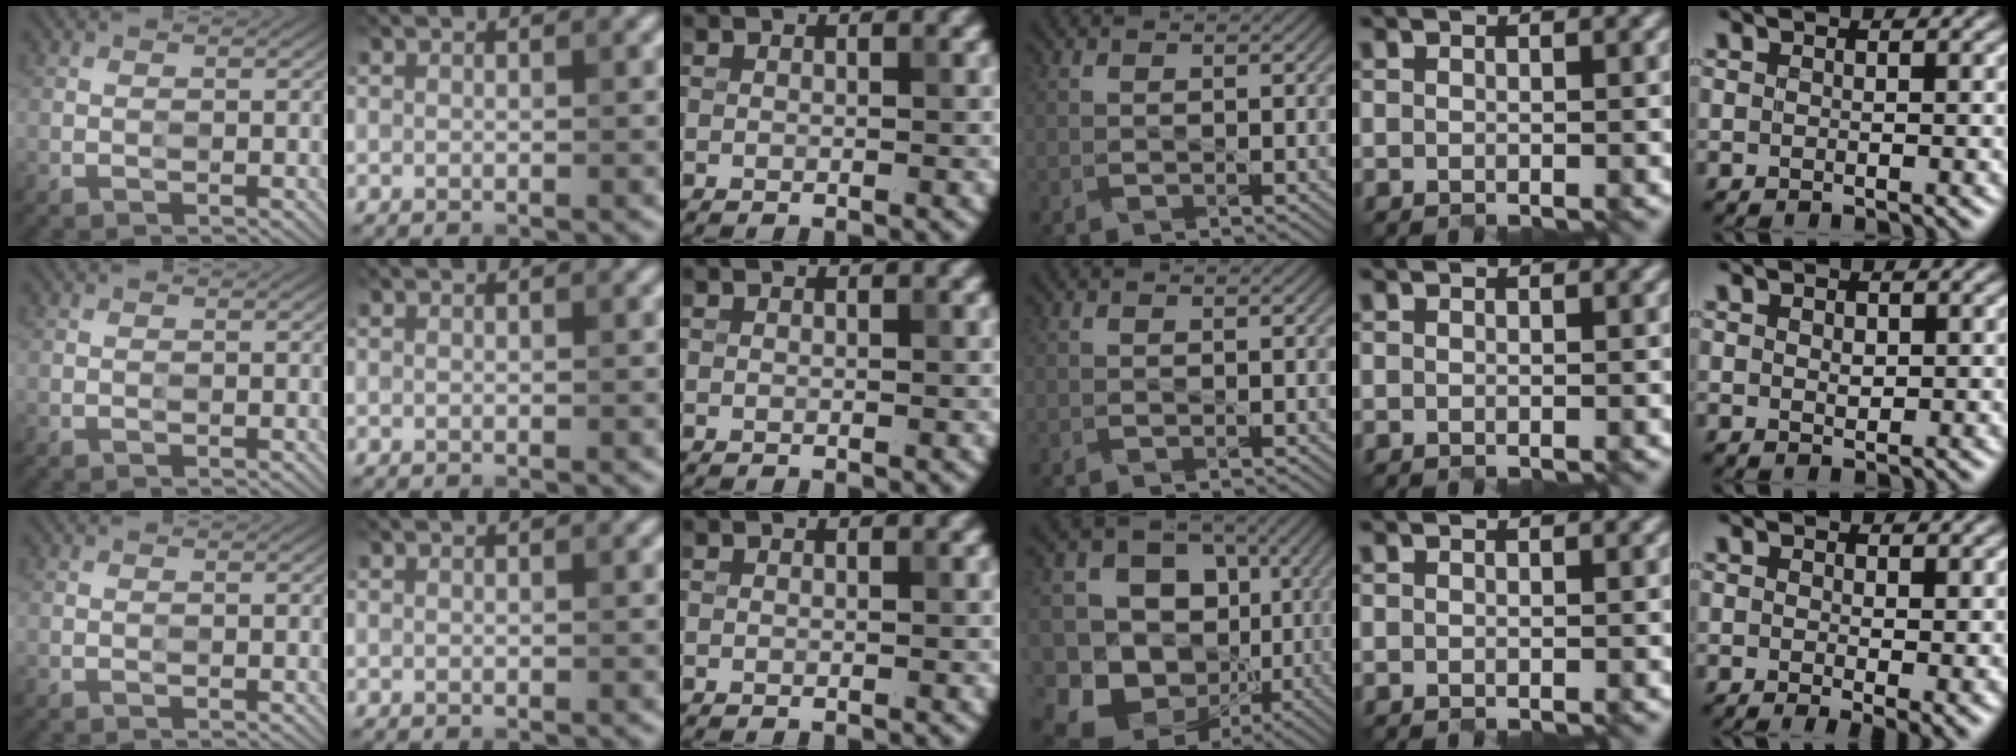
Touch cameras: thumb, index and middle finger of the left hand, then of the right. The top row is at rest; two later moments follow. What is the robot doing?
{"motion": "open", "object": "egg carton"}